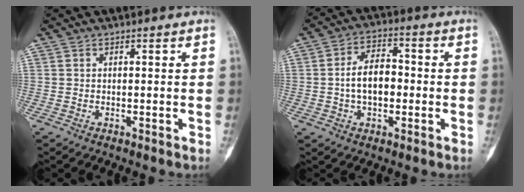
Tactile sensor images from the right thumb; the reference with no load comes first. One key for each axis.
{"total": 8.4, "fx": -0.7, "fy": 5.2, "fz": 6.6, "tx": -0.097, "ty": 0.024, "tz": -0.019}